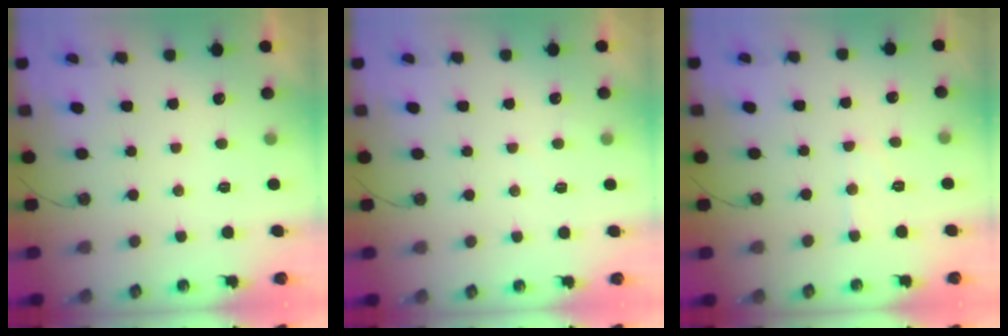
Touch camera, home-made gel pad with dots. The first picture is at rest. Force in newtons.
{"total": 1.9, "press": 1.9, "slide": 0.3}
{"total": 6.3, "press": 6.3, "slide": 0.7}